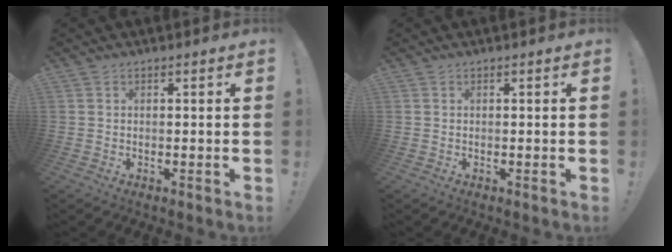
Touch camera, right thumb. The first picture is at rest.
{"total": 0.0}